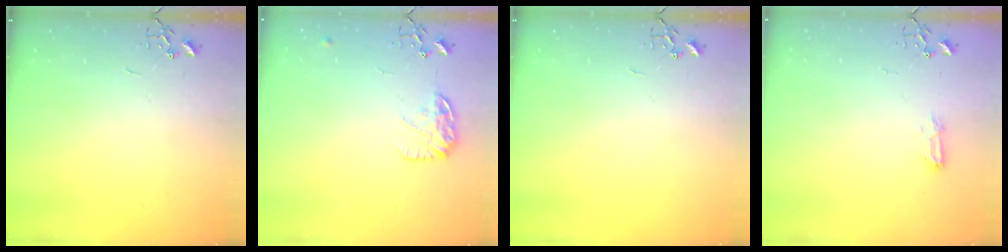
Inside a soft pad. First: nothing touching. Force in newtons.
{"total": 12.3, "press": 12.3, "slide": 0.5}
{"total": 0.0}
{"total": 7.7, "press": 7.6, "slide": 0.9}